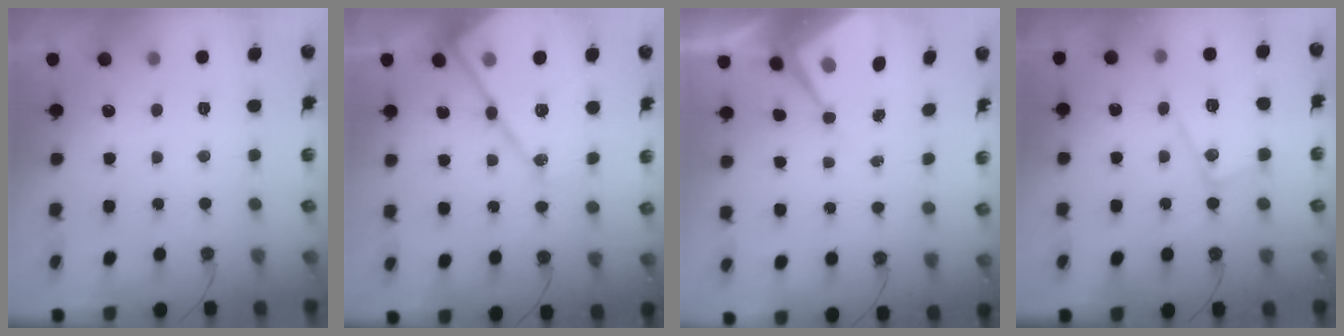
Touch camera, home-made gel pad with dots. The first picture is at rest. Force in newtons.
{"total": 19.5, "press": 19.4, "slide": 1.6}
{"total": 7.9, "press": 7.9, "slide": 0.6}
{"total": 13.5, "press": 13.4, "slide": 1.1}